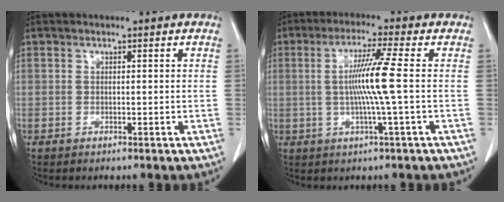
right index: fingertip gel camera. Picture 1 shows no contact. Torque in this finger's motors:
{"motor_torque": [1.03, 0.21, 0.44, 0.12]}